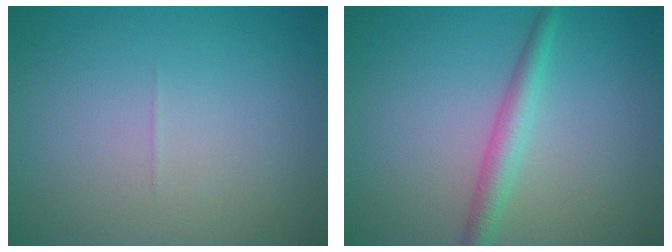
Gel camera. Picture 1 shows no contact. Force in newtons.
{"total": 2.5, "press": 2.5, "slide": 0.0}